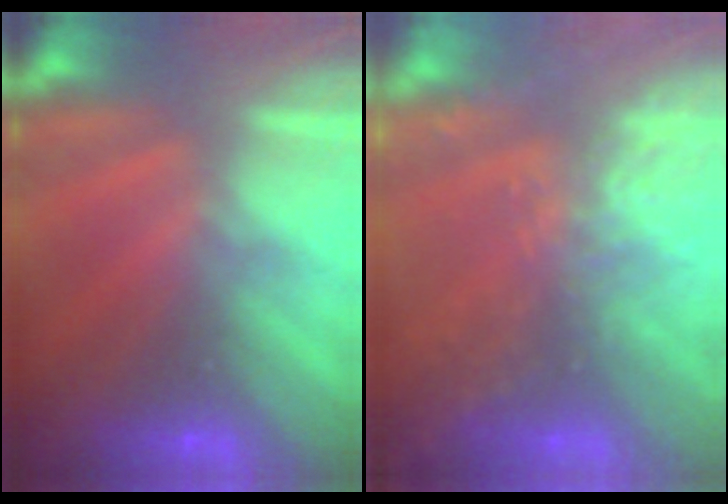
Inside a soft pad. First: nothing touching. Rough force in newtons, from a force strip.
{"total": 6.3}